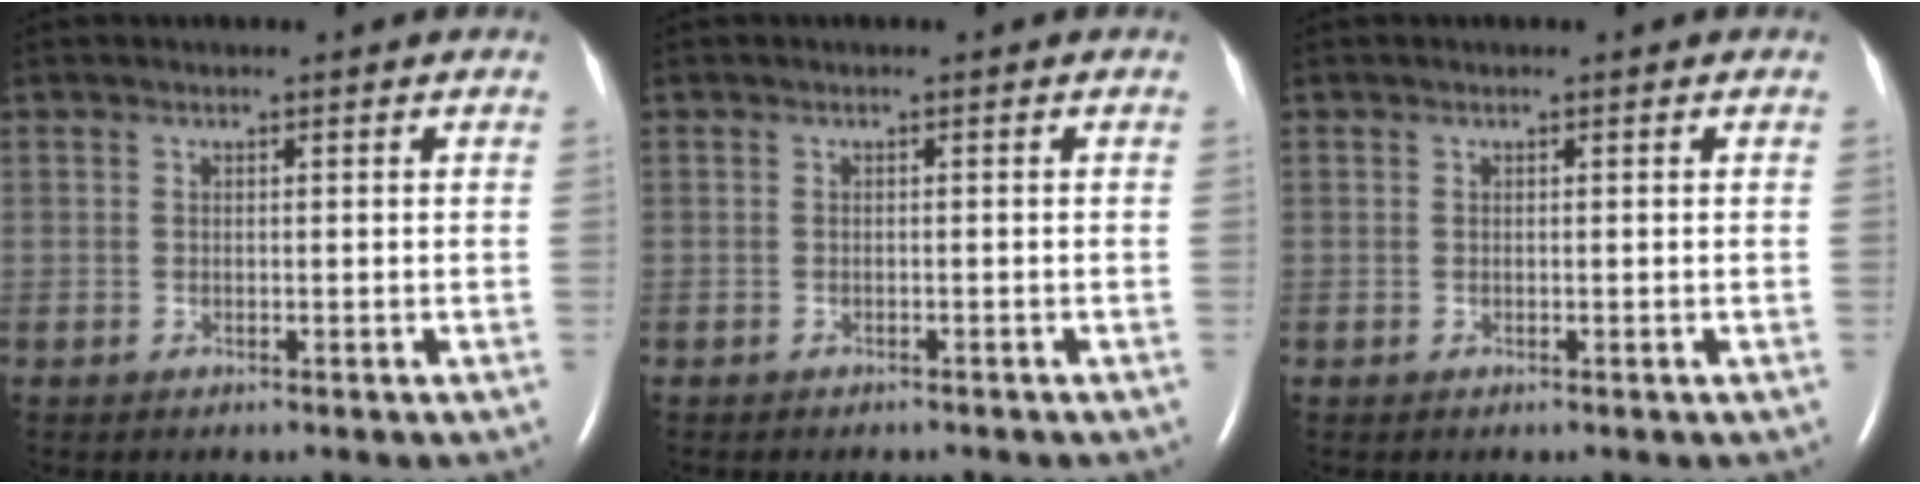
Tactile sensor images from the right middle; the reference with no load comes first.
{"total": 2.7, "force": [-2.3, 0.9, 1.0], "torque": [-0.016, -0.005, -0.022]}
{"total": 0.0}